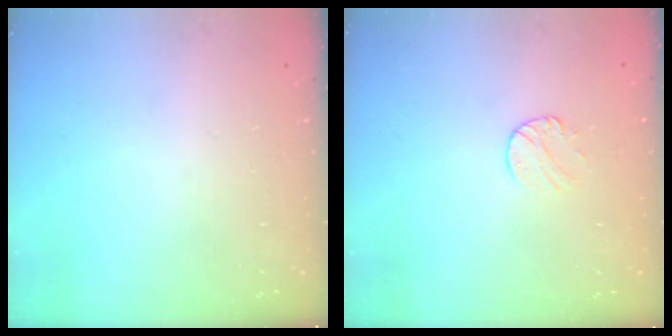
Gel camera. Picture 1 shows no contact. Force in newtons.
{"total": 5.5, "press": 5.5, "slide": 0.6}